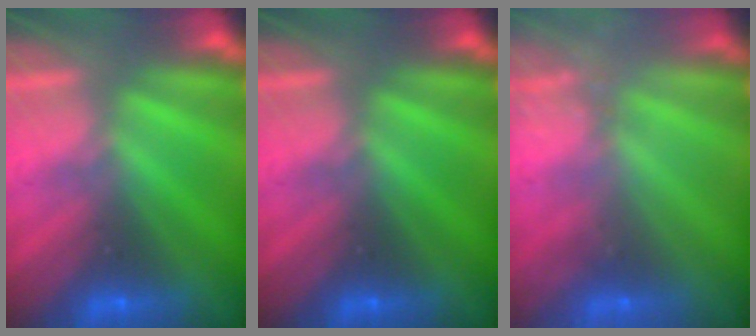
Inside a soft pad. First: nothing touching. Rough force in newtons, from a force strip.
{"total": 0.0}
{"total": 2.6}